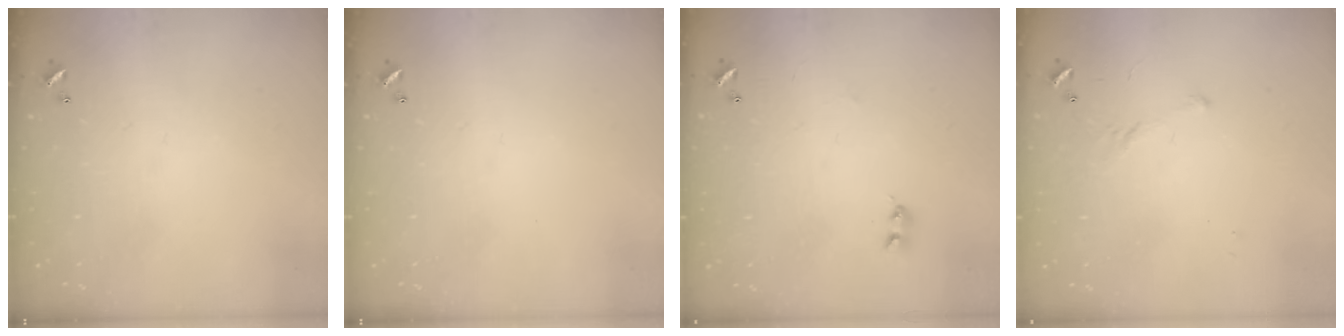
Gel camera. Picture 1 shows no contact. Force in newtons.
{"total": 0.0}
{"total": 2.2, "press": 2.1, "slide": 0.6}
{"total": 4.7, "press": 4.6, "slide": 0.9}